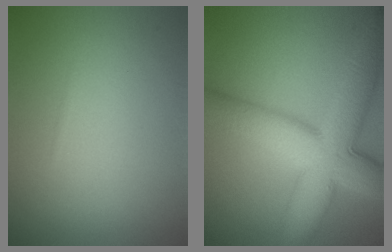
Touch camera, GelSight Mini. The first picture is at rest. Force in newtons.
{"total": 11.5, "press": 11.5, "slide": 0.3}